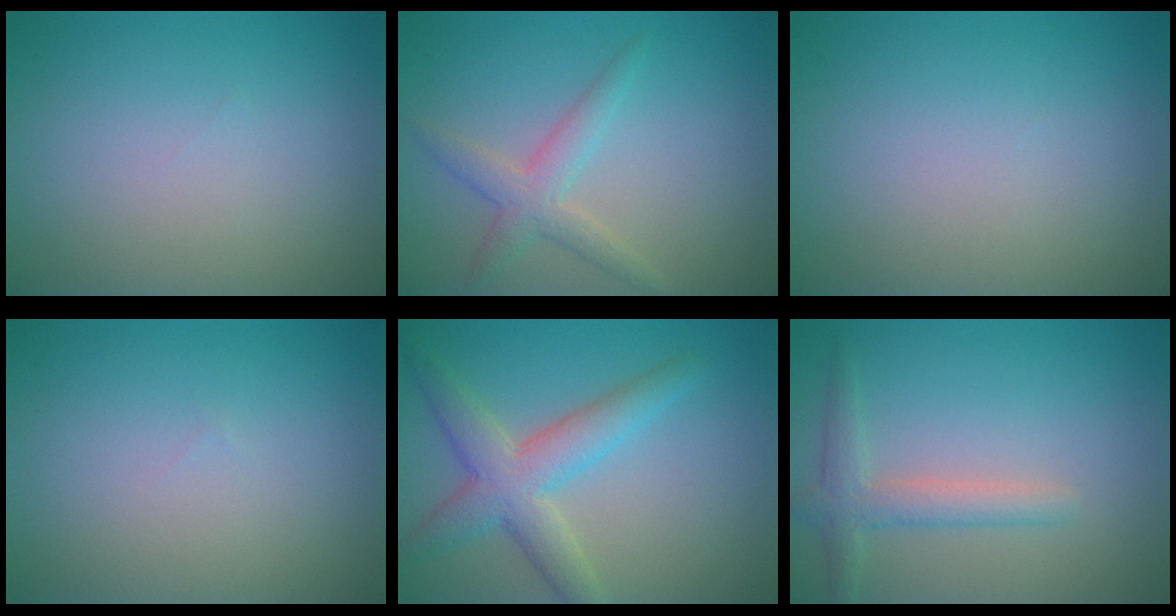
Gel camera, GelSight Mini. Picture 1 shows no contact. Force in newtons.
{"total": 2.7, "press": 2.7, "slide": 0.0}
{"total": 0.0}
{"total": 0.0}
{"total": 5.1, "press": 5.1, "slide": 0.3}
{"total": 2.6, "press": 2.6, "slide": 0.2}